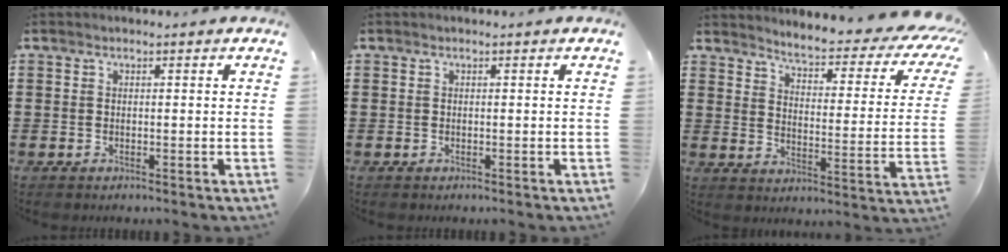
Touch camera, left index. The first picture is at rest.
{"total": 0.0}
{"total": 3.8, "force": [3.3, 0.1, 1.9], "torque": [-0.049, -0.035, 0.043]}